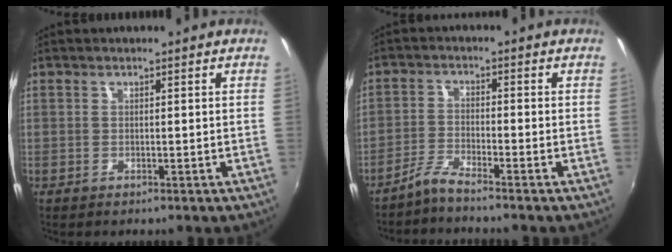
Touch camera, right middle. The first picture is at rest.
{"total": 3.2, "force": [-2.9, -0.8, 0.9], "torque": [-0.036, 0.000, -0.061]}